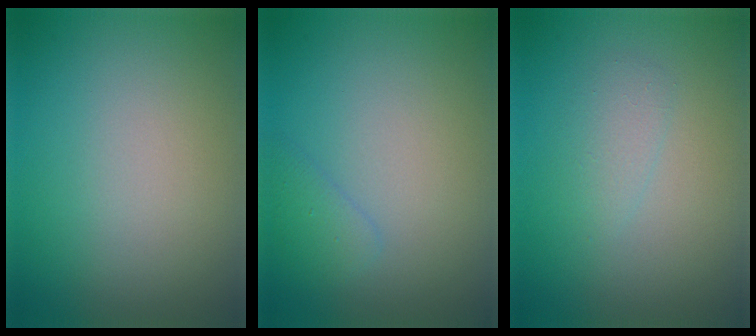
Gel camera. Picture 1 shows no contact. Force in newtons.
{"total": 1.3, "press": 1.3, "slide": 0.0}
{"total": 1.4, "press": 1.4, "slide": 0.1}